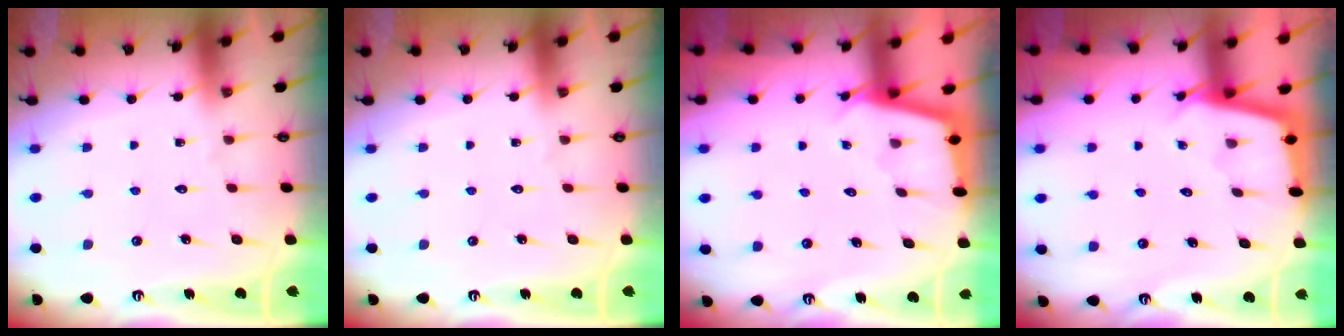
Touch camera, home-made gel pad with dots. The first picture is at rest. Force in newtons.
{"total": 0.0}
{"total": 2.5, "press": 2.5, "slide": 0.2}
{"total": 2.6, "press": 2.6, "slide": 0.2}